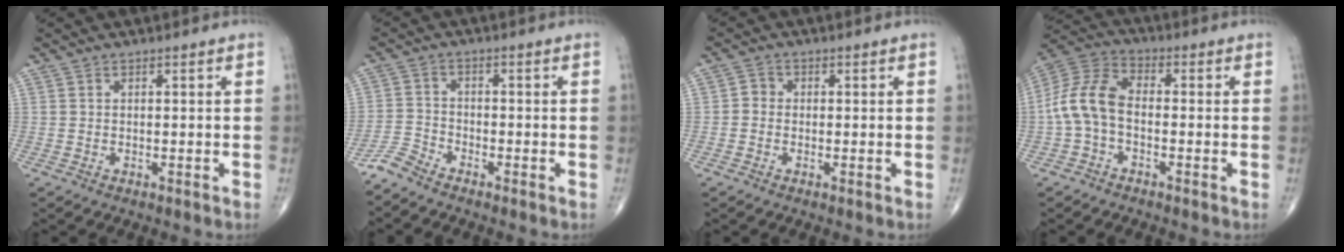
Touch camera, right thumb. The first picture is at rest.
{"total": 3.4, "force": [-3.3, 0.6, 0.6], "torque": [-0.014, -0.002, -0.077]}
{"total": 1.9, "force": [-0.4, 1.7, 0.8], "torque": [-0.001, 0.006, -0.015]}
{"total": 9.9, "force": [-1.6, 5.9, 7.8], "torque": [-0.161, 0.032, -0.043]}